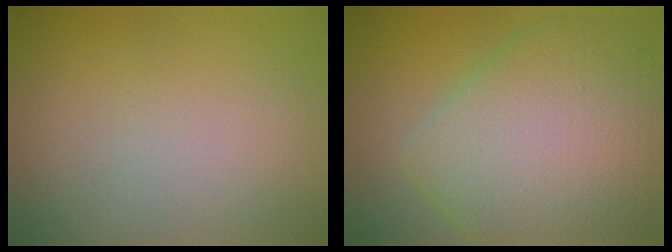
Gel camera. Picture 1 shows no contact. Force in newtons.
{"total": 9.7, "press": 9.7, "slide": 0.4}